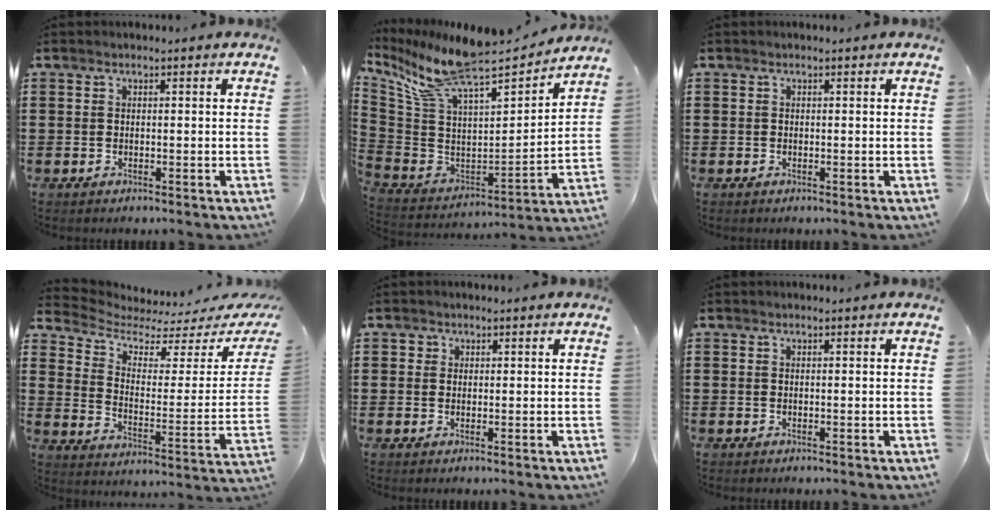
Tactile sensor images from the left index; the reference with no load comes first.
{"total": 11.8, "force": [9.6, 1.8, 6.5], "torque": [-0.169, -0.074, 0.164]}
{"total": 0.0}
{"total": 3.8, "force": [3.1, 1.2, 1.7], "torque": [-0.058, -0.032, 0.046]}
{"total": 1.1, "force": [0.5, 1.0, 0.2], "torque": [0.001, 0.001, 0.009]}
{"total": 0.0}